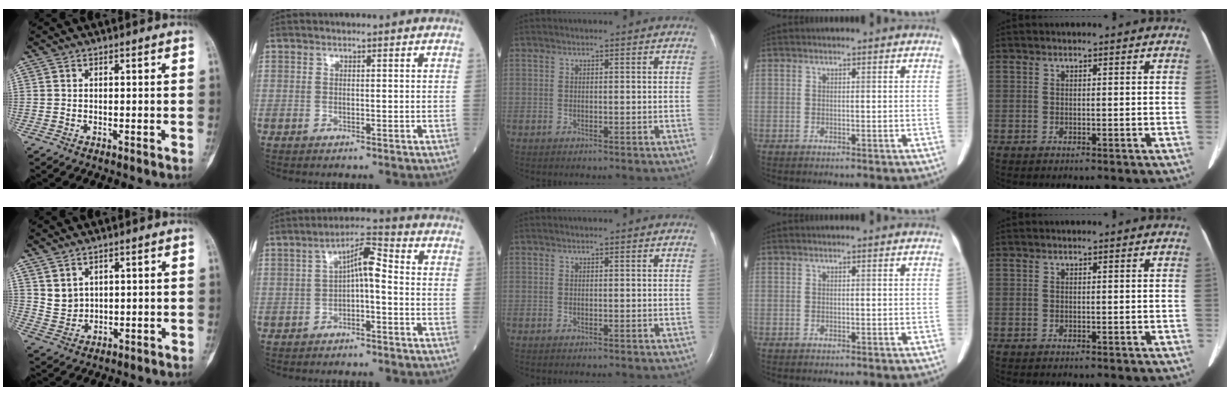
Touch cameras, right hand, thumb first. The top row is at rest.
{"thumb": {"total": 3.9, "force": [2.2, 2.9, 1.4], "torque": [-0.013, -0.021, 0.055]}, "index": {"total": 5.5, "force": [-0.3, 1.2, 5.3], "torque": [-0.085, 0.025, -0.010]}}